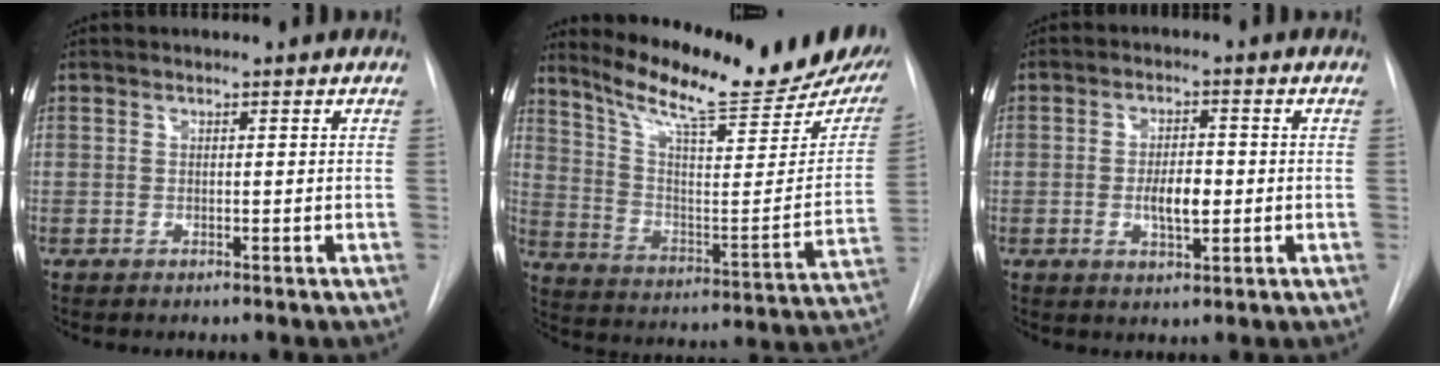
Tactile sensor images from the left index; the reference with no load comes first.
{"total": 23.9, "force": [19.8, 3.0, 12.9], "torque": [-0.205, -0.065, 0.282]}
{"total": 4.8, "force": [-0.7, 1.8, 4.4], "torque": [-0.074, -0.001, -0.008]}